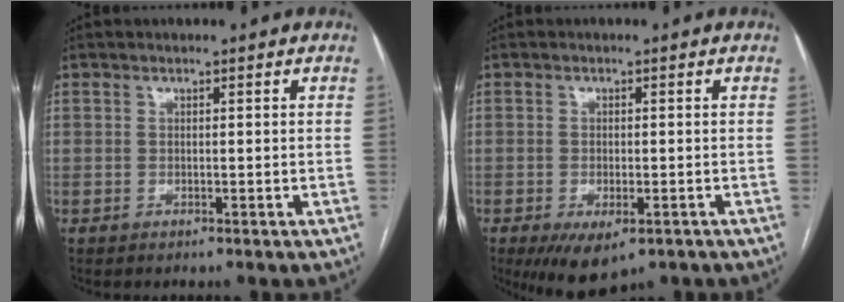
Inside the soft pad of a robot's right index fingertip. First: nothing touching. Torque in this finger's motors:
{"motor_torque": [1.19, -0.77, 0.38, 0.06]}